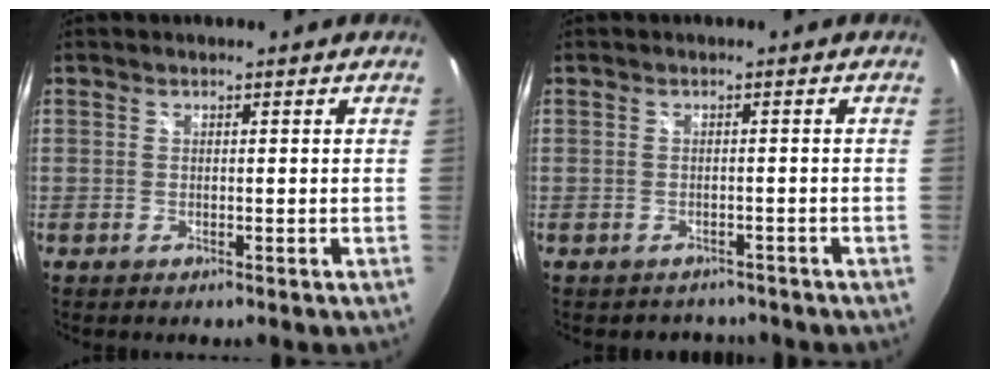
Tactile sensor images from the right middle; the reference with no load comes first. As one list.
[{"total": 3.7, "force": [-3.1, 2.1, 0.4], "torque": [-0.009, -0.005, -0.039]}]